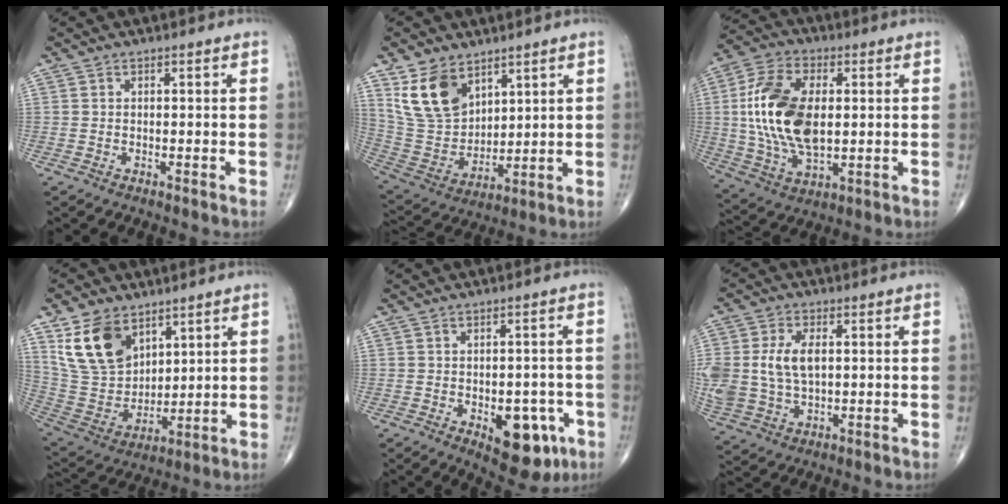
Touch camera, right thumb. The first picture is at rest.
{"total": 13.3, "force": [7.5, 8.3, 7.1], "torque": [-0.113, -0.034, 0.167]}
{"total": 18.2, "force": [1.4, 10.1, 15.1], "torque": [-0.297, -0.004, 0.029]}
{"total": 14.6, "force": [7.9, 9.4, 7.9], "torque": [-0.126, -0.036, 0.173]}
{"total": 11.0, "force": [-4.2, 5.9, 8.2], "torque": [-0.072, 0.012, -0.044]}
{"total": 12.4, "force": [1.2, 7.8, 9.6], "torque": [-0.214, 0.002, 0.033]}